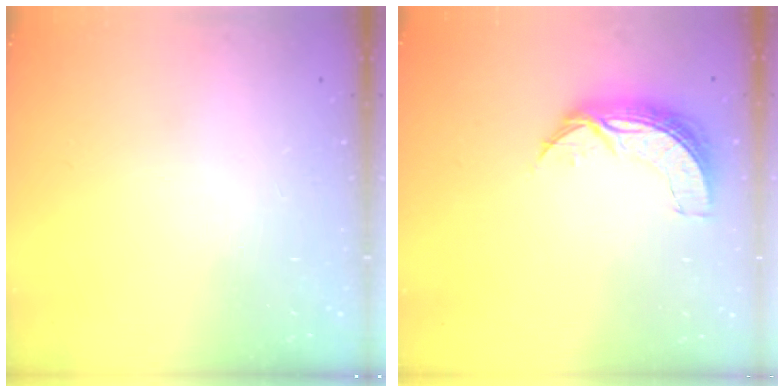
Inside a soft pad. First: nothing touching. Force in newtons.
{"total": 7.7, "press": 7.7, "slide": 0.7}